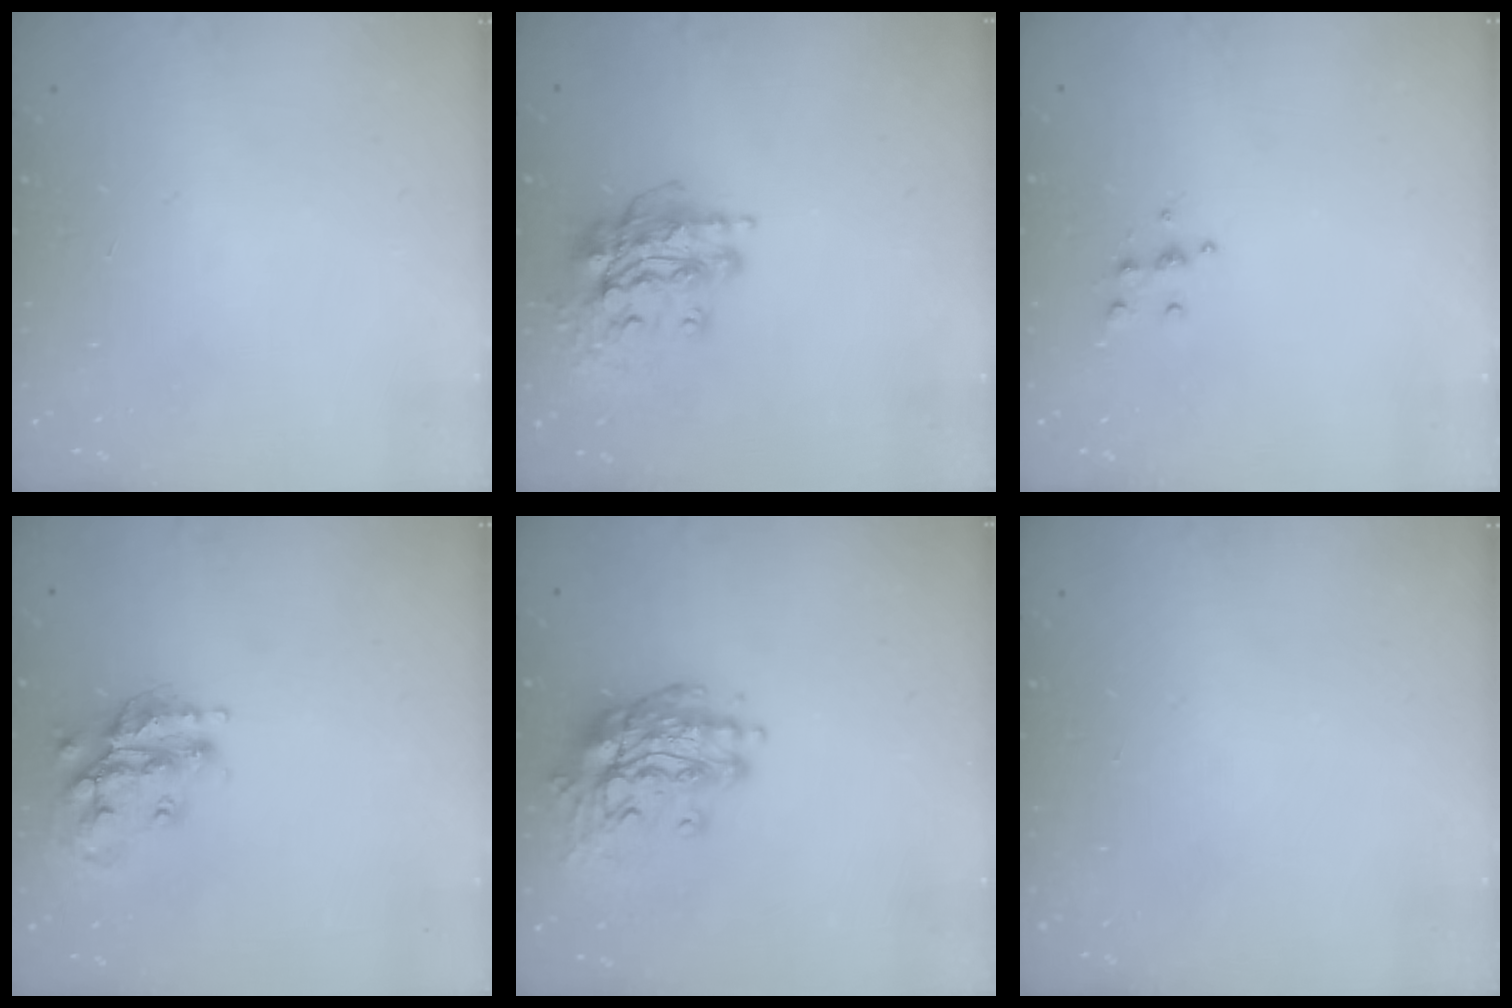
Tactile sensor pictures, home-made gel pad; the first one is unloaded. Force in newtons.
{"total": 15.0, "press": 14.9, "slide": 1.6}
{"total": 4.7, "press": 4.6, "slide": 0.5}
{"total": 16.1, "press": 16.0, "slide": 1.3}
{"total": 15.6, "press": 15.3, "slide": 3.5}
{"total": 0.0}